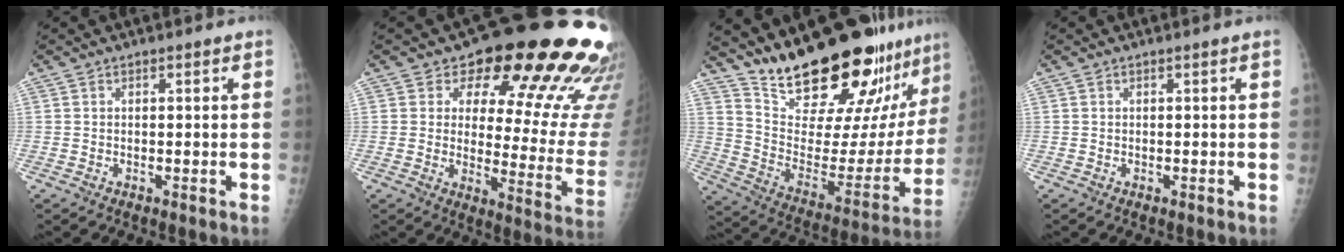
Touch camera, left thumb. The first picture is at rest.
{"total": 23.0, "force": [15.5, 9.7, 13.9], "torque": [-0.128, -0.085, 0.185]}
{"total": 28.6, "force": [23.9, 7.1, 14.0], "torque": [-0.183, -0.157, 0.348]}
{"total": 0.0}